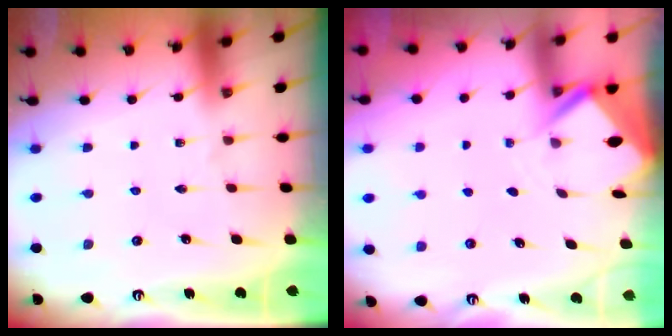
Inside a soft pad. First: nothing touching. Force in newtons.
{"total": 2.9, "press": 2.9, "slide": 0.3}